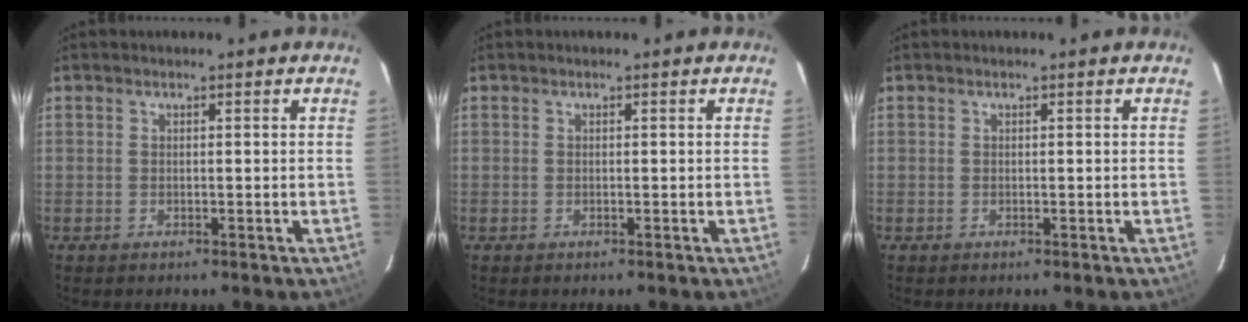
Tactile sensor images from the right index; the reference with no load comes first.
{"total": 0.0}
{"total": 0.0}